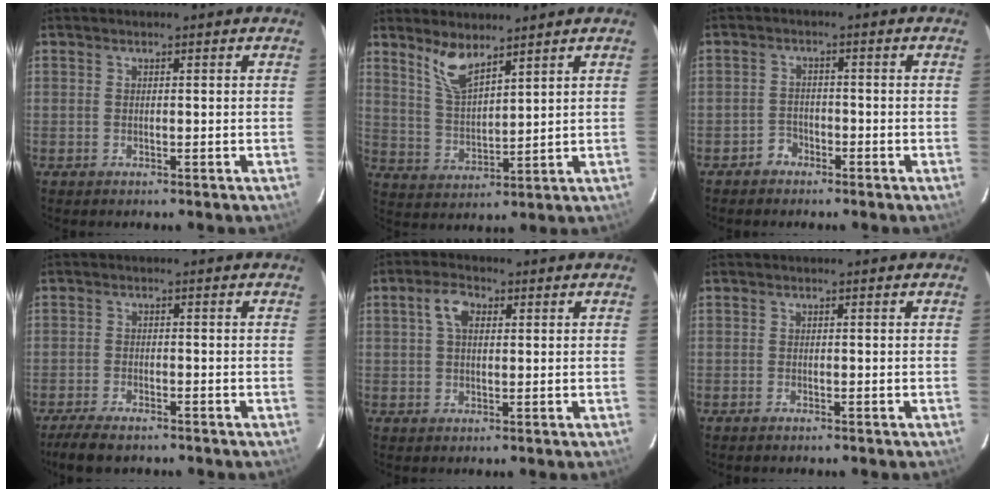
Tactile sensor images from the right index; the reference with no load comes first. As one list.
[{"total": 7.0, "force": [5.3, 2.0, 4.1], "torque": [-0.080, -0.003, 0.113]}, {"total": 2.8, "force": [-2.2, 1.8, 0.0], "torque": [-0.001, 0.009, -0.038]}, {"total": 5.8, "force": [-4.8, 1.6, 2.9], "torque": [-0.077, -0.017, -0.090]}, {"total": 4.2, "force": [1.3, 2.5, 3.2], "torque": [-0.061, 0.015, 0.023]}, {"total": 0.7, "force": [-0.7, 0.2, 0.1], "torque": [-0.002, -0.002, -0.014]}]